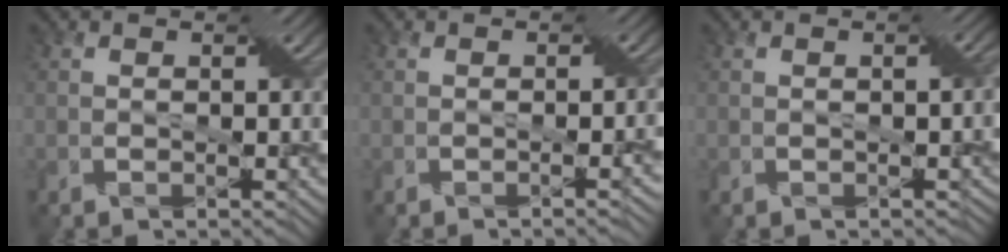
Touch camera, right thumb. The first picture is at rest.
{"total": 1.5, "force": [-0.8, -0.1, 1.2], "torque": [-0.010, -0.001, -0.009]}
{"total": 1.1, "force": [-0.2, 0.8, 0.8], "torque": [-0.005, -0.006, -0.003]}